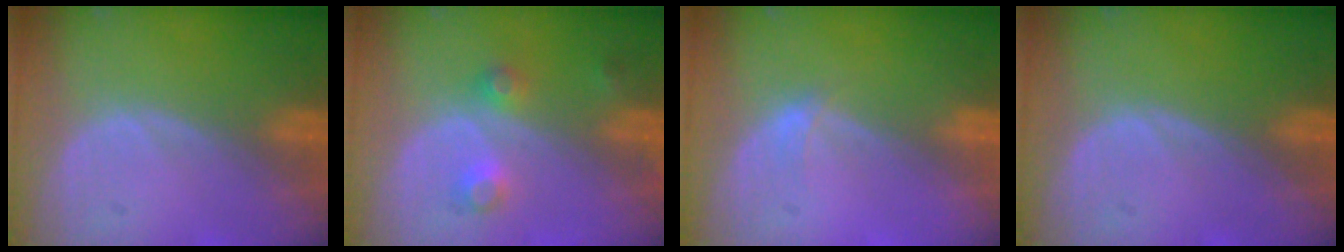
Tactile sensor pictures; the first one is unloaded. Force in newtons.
{"total": 3.8, "press": 3.4, "slide": 1.6}
{"total": 1.0, "press": 1.0, "slide": 0.1}
{"total": 0.0}